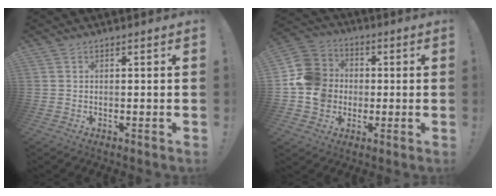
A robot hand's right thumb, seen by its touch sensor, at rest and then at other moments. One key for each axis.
{"total": 14.4, "fx": -0.7, "fy": 13.0, "fz": 5.9, "tx": -0.105, "ty": 0.017, "tz": -0.007}